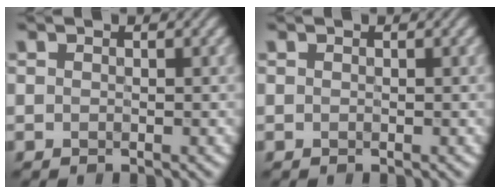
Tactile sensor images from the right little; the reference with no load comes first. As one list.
[{"total": 0.0}]